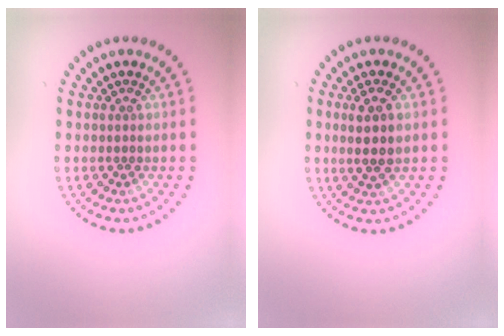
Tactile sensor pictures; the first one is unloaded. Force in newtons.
{"total": 2.7, "press": 2.5, "slide": 0.8}